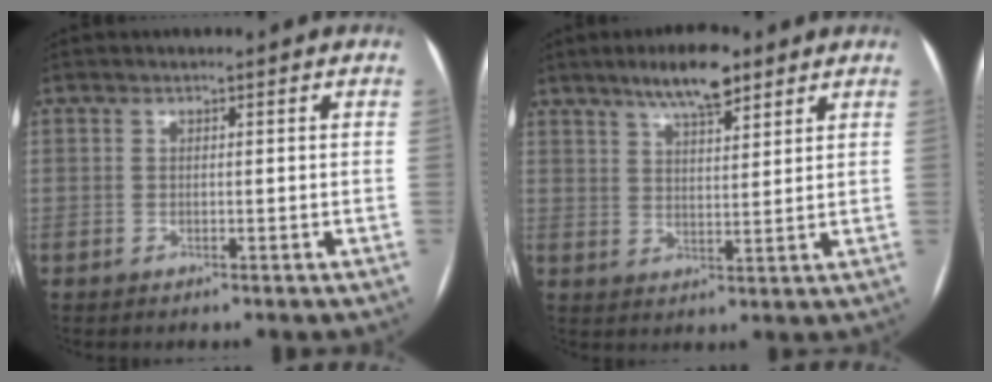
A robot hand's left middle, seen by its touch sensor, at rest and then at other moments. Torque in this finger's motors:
{"motor_torque": [0.33, -0.31, 0.10, 0.03]}